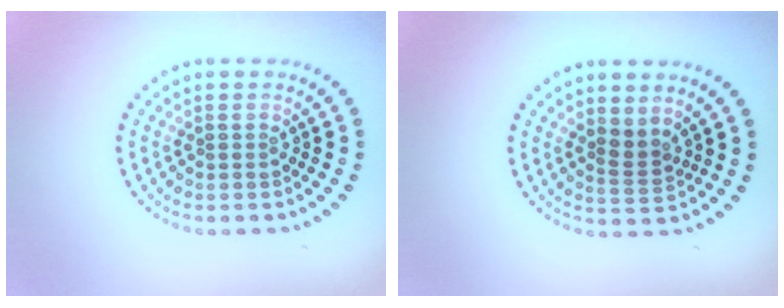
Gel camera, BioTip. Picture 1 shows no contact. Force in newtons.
{"total": 1.8, "press": 1.4, "slide": 1.2}